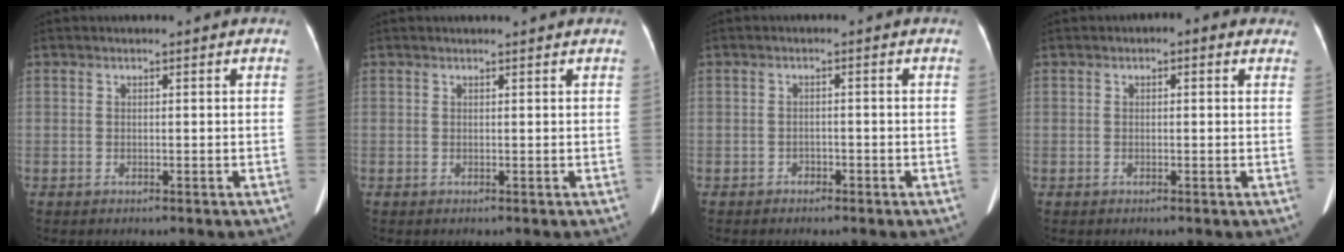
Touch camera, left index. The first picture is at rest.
{"total": 2.1, "force": [2.0, 0.0, 0.6], "torque": [-0.010, 0.013, 0.022]}
{"total": 1.0, "force": [-0.8, 0.6, 0.1], "torque": [-0.005, 0.002, -0.014]}
{"total": 2.5, "force": [1.2, 1.1, 1.9], "torque": [-0.017, 0.017, 0.009]}